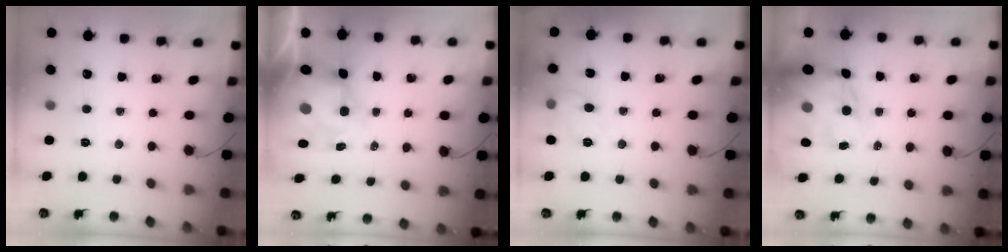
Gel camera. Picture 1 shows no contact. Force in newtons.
{"total": 7.4, "press": 7.0, "slide": 2.4}
{"total": 9.5, "press": 9.5, "slide": 0.3}
{"total": 15.0, "press": 14.6, "slide": 3.4}